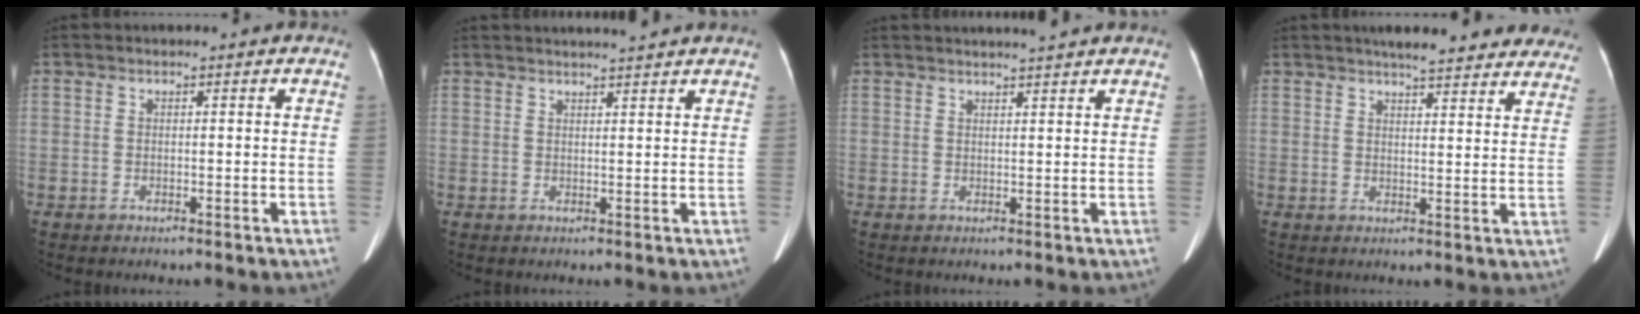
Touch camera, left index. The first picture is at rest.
{"total": 5.3, "force": [4.9, -0.7, 2.0], "torque": [-0.026, 0.015, 0.063]}
{"total": 5.4, "force": [4.8, -0.7, 2.2], "torque": [-0.030, 0.016, 0.061]}
{"total": 16.4, "force": [14.5, 2.9, 7.1], "torque": [-0.076, 0.008, 0.165]}